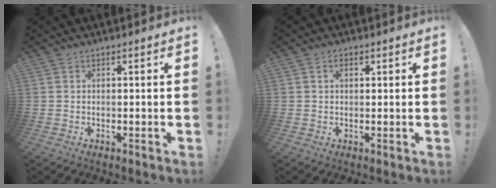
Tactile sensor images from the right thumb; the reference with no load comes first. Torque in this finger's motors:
{"motor_torque": [0.26, 0.08, -0.03, -0.01, 0.06]}